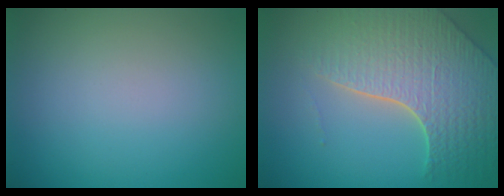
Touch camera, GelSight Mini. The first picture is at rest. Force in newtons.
{"total": 7.6, "press": 5.8, "slide": 4.9}